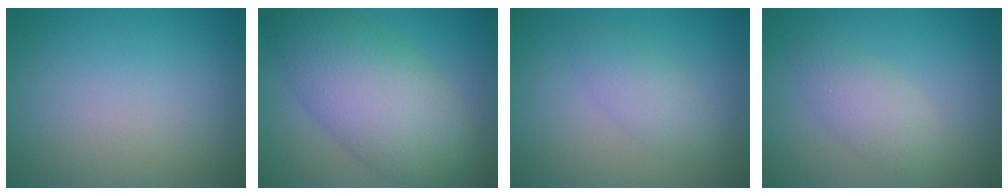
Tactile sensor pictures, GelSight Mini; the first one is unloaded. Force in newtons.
{"total": 9.4, "press": 9.3, "slide": 0.5}
{"total": 2.2, "press": 2.2, "slide": 0.1}
{"total": 2.7, "press": 2.7, "slide": 0.0}